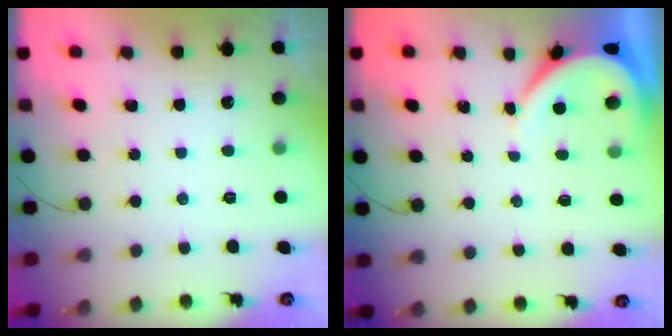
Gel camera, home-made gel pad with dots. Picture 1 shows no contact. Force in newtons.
{"total": 3.8, "press": 3.8, "slide": 0.5}